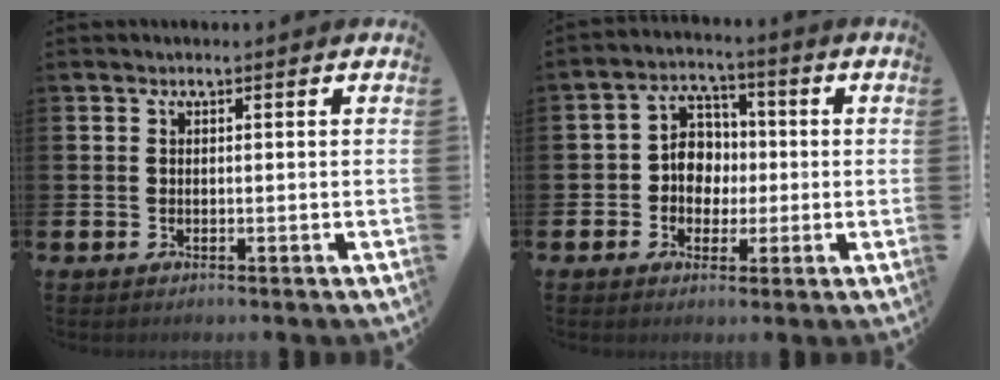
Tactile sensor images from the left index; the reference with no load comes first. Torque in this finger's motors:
{"motor_torque": [0.87, 0.73, 0.10, 0.04]}